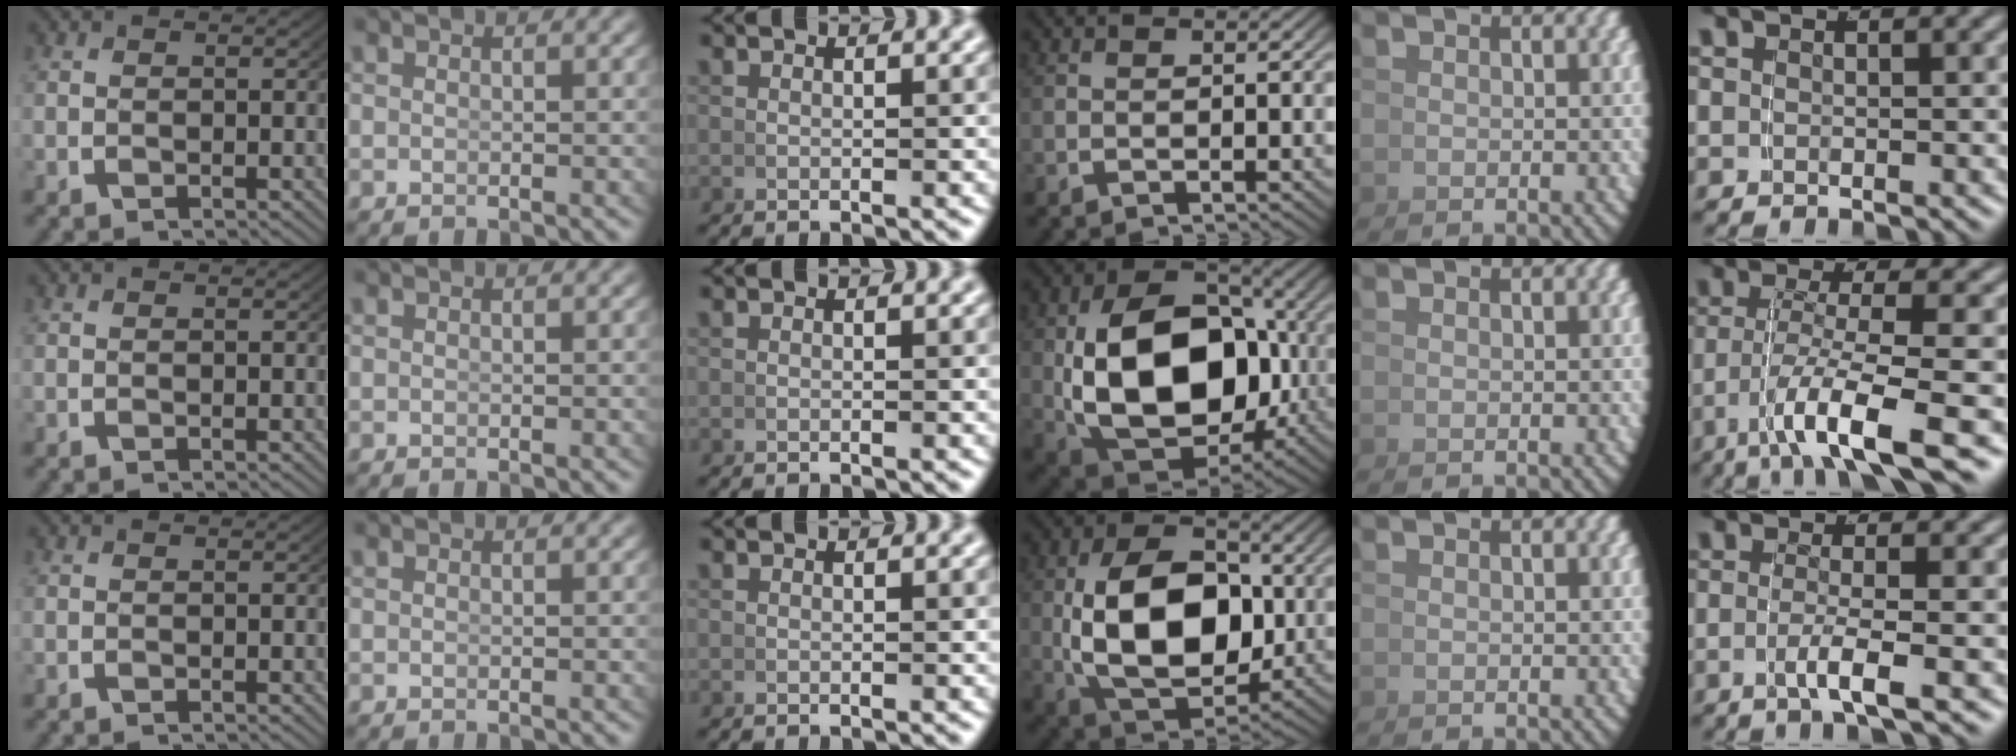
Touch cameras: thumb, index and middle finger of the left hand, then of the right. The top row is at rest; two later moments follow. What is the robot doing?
{"motion": "lift_and_place", "object": "bowl"}